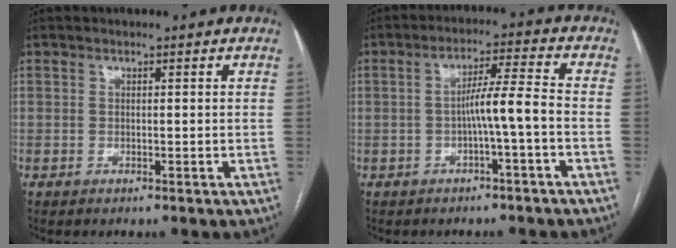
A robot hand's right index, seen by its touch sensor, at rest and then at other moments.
{"total": 5.7, "force": [-1.6, -0.6, 5.4], "torque": [-0.090, 0.017, -0.025]}